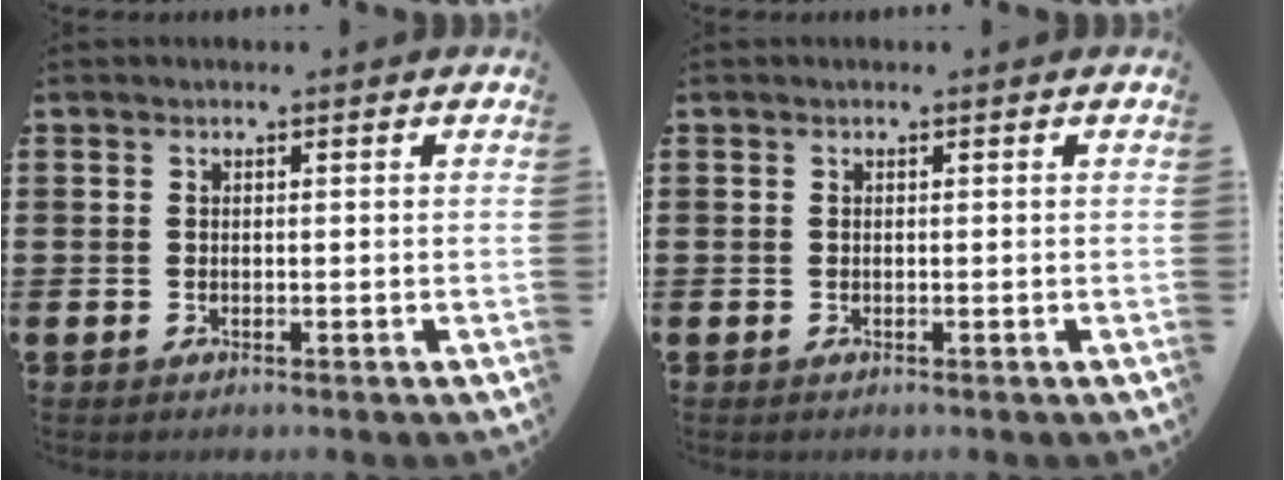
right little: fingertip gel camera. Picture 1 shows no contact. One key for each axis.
{"total": 0.0}